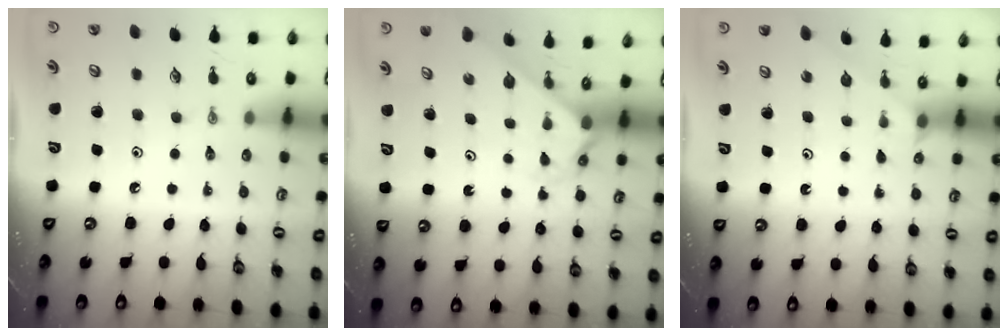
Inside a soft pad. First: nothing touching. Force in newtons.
{"total": 2.1, "press": 2.1, "slide": 0.2}
{"total": 2.5, "press": 2.5, "slide": 0.3}